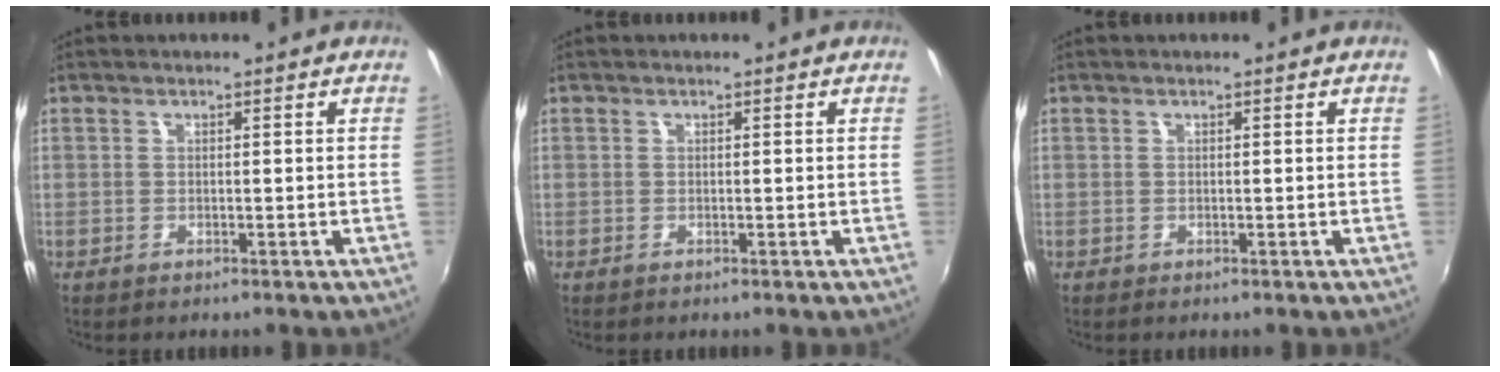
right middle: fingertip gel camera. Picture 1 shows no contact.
{"total": 0.0}
{"total": 0.0}